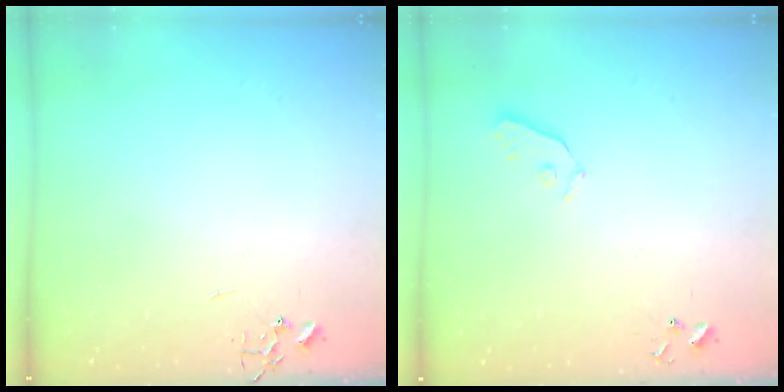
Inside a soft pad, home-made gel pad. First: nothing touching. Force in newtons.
{"total": 3.2, "press": 3.2, "slide": 0.4}